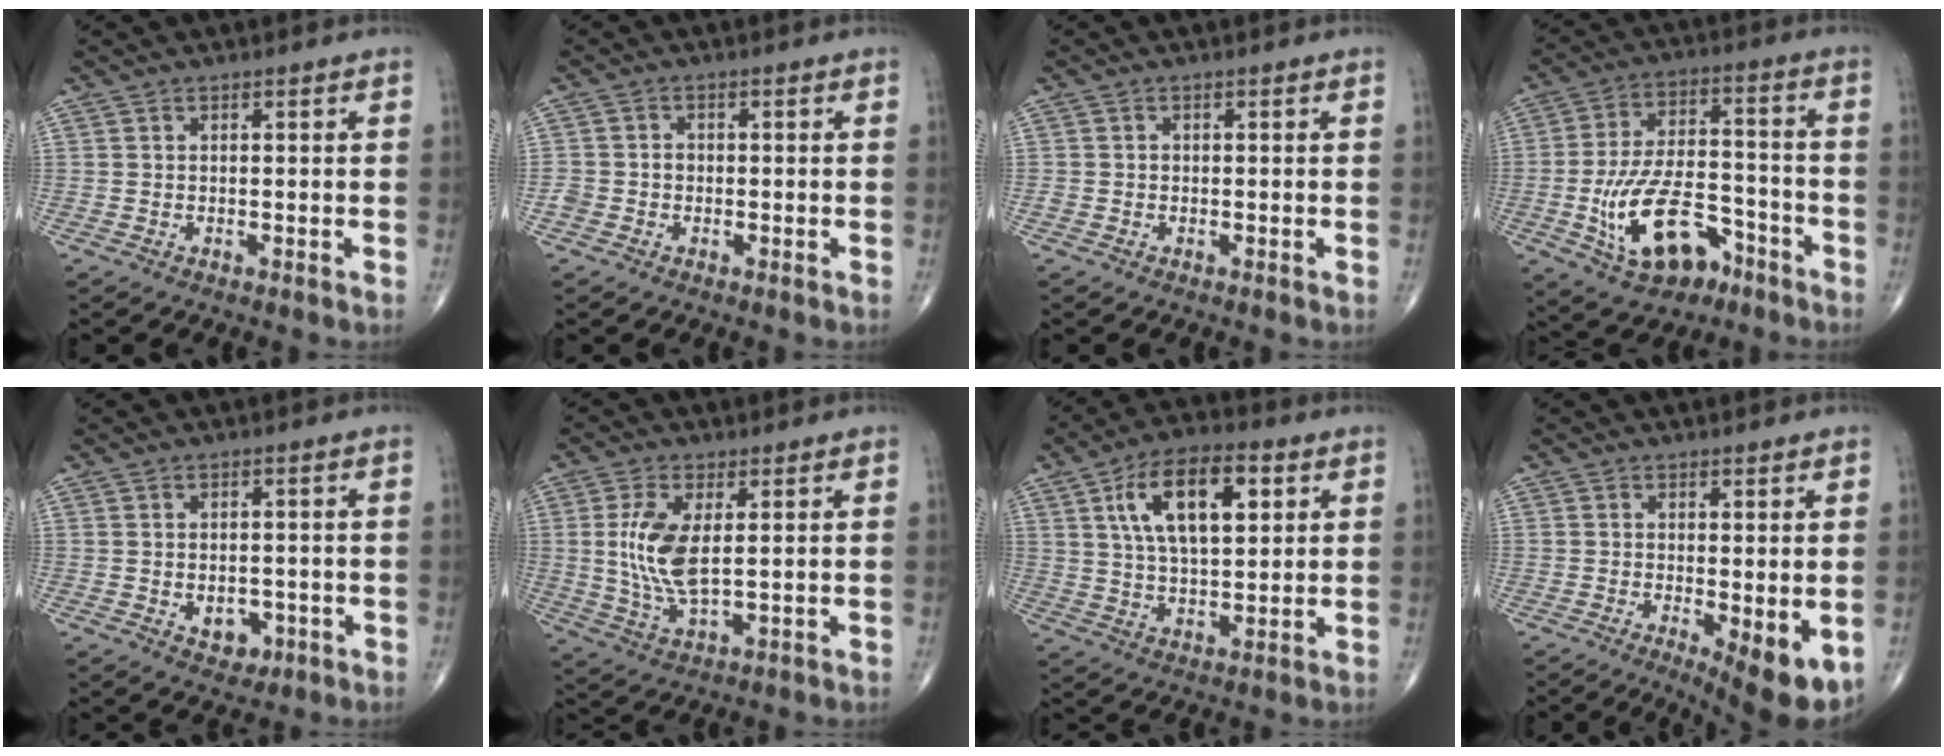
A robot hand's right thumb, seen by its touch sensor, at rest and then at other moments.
{"total": 2.5, "force": [-0.8, 2.3, 0.8], "torque": [-0.003, 0.014, -0.016]}
{"total": 0.8, "force": [-0.1, 0.8, 0.3], "torque": [0.001, 0.003, -0.002]}
{"total": 16.4, "force": [-7.1, 8.8, 11.9], "torque": [-0.197, 0.043, -0.112]}
{"total": 4.4, "force": [-1.2, 3.1, 2.9], "torque": [-0.022, 0.002, -0.006]}
{"total": 9.8, "force": [1.4, 4.2, 8.8], "torque": [-0.187, -0.014, 0.033]}
{"total": 14.9, "force": [5.1, 7.1, 12.1], "torque": [-0.189, -0.002, 0.086]}
{"total": 8.2, "force": [-1.8, 2.5, 7.6], "torque": [-0.103, -0.023, -0.022]}